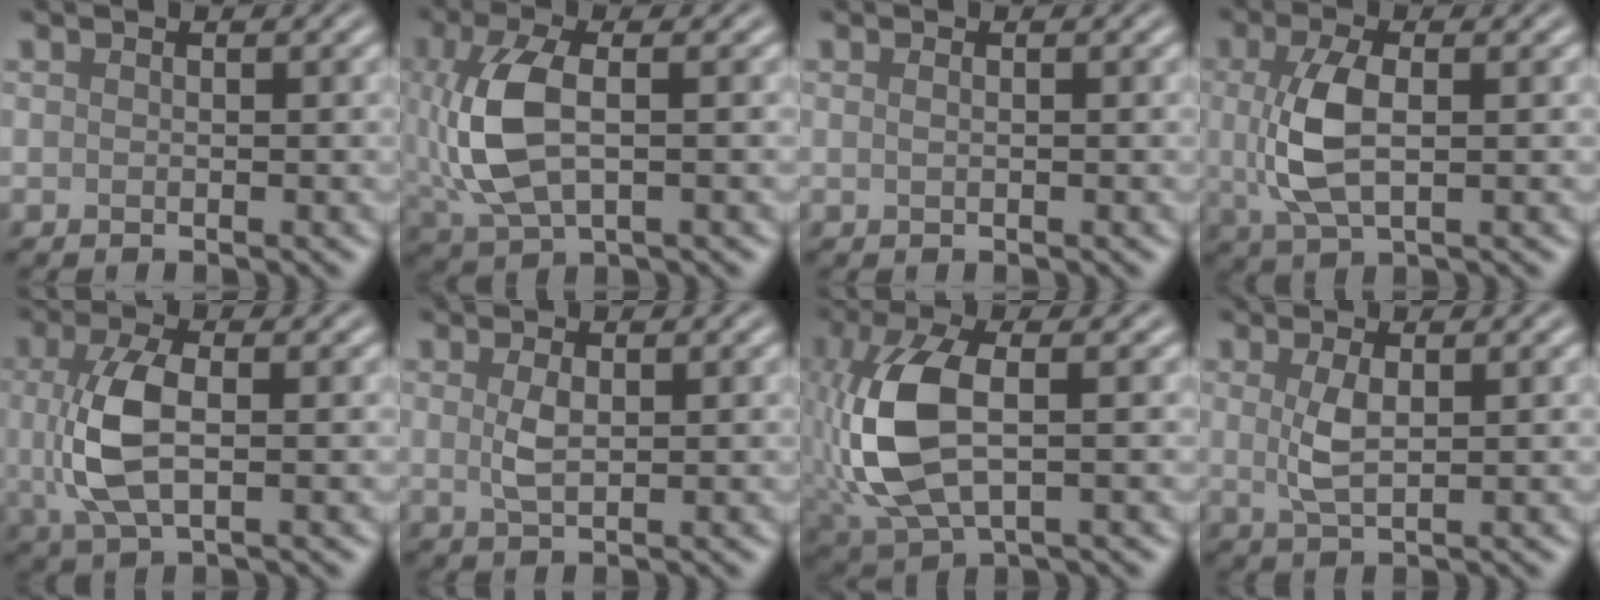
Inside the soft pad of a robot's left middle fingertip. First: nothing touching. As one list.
[{"total": 6.6, "force": [0.2, 3.3, 5.7], "torque": [-0.141, 0.002, 0.005]}, {"total": 0.6, "force": [0.2, 0.3, 0.5], "torque": [-0.011, 0.000, 0.002]}, {"total": 5.1, "force": [0.3, 2.3, 4.5], "torque": [-0.106, 0.002, 0.007]}, {"total": 5.6, "force": [0.2, 2.6, 5.0], "torque": [-0.118, 0.001, 0.004]}, {"total": 2.0, "force": [0.3, 0.9, 1.8], "torque": [-0.043, -0.001, 0.008]}, {"total": 8.7, "force": [-0.5, 4.4, 7.5], "torque": [-0.177, 0.005, -0.010]}, {"total": 2.6, "force": [0.5, 0.9, 2.4], "torque": [-0.055, -0.001, 0.010]}]